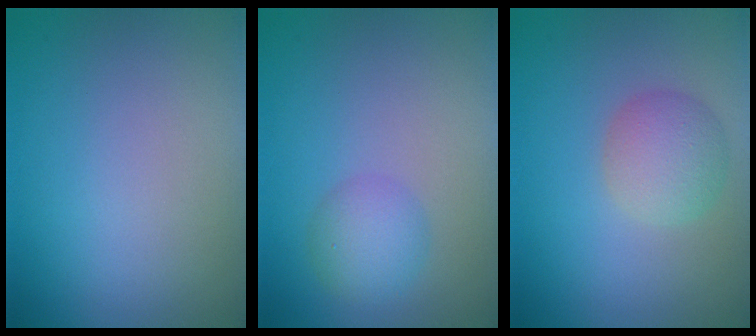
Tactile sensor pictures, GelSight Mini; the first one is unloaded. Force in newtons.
{"total": 2.6, "press": 2.6, "slide": 0.0}
{"total": 3.1, "press": 3.1, "slide": 0.1}